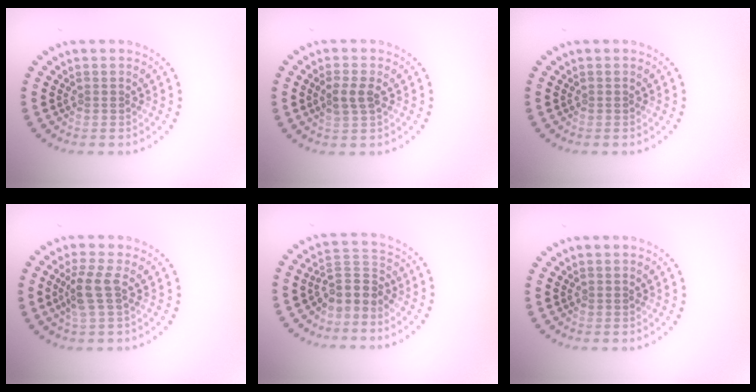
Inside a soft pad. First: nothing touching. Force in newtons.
{"total": 1.8, "press": 1.8, "slide": 0.3}
{"total": 0.0}
{"total": 2.6, "press": 2.1, "slide": 1.6}
{"total": 2.9, "press": 2.3, "slide": 1.9}
{"total": 0.0}